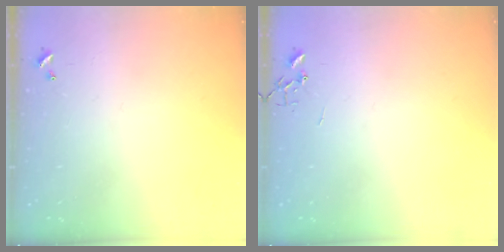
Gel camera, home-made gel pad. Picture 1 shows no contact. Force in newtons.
{"total": 0.0}